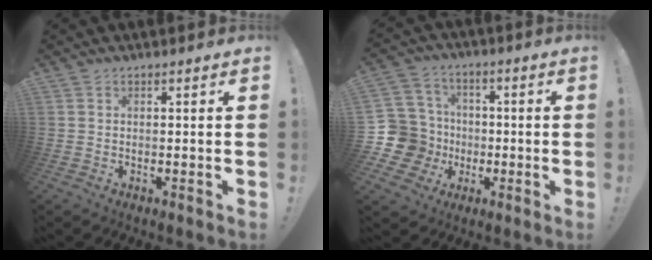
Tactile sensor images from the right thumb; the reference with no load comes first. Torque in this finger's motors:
{"motor_torque": [-0.09, -0.12, -0.07, -0.02, 0.00]}